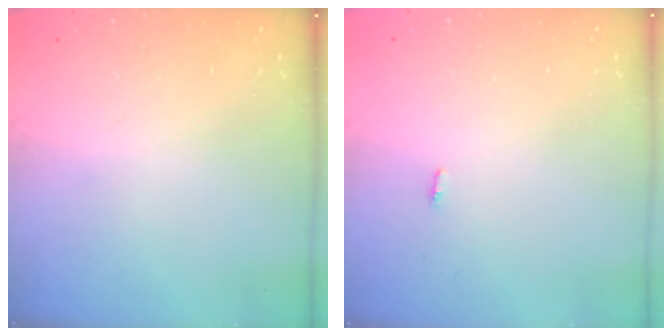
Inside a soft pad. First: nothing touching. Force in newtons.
{"total": 2.8, "press": 1.8, "slide": 2.2}